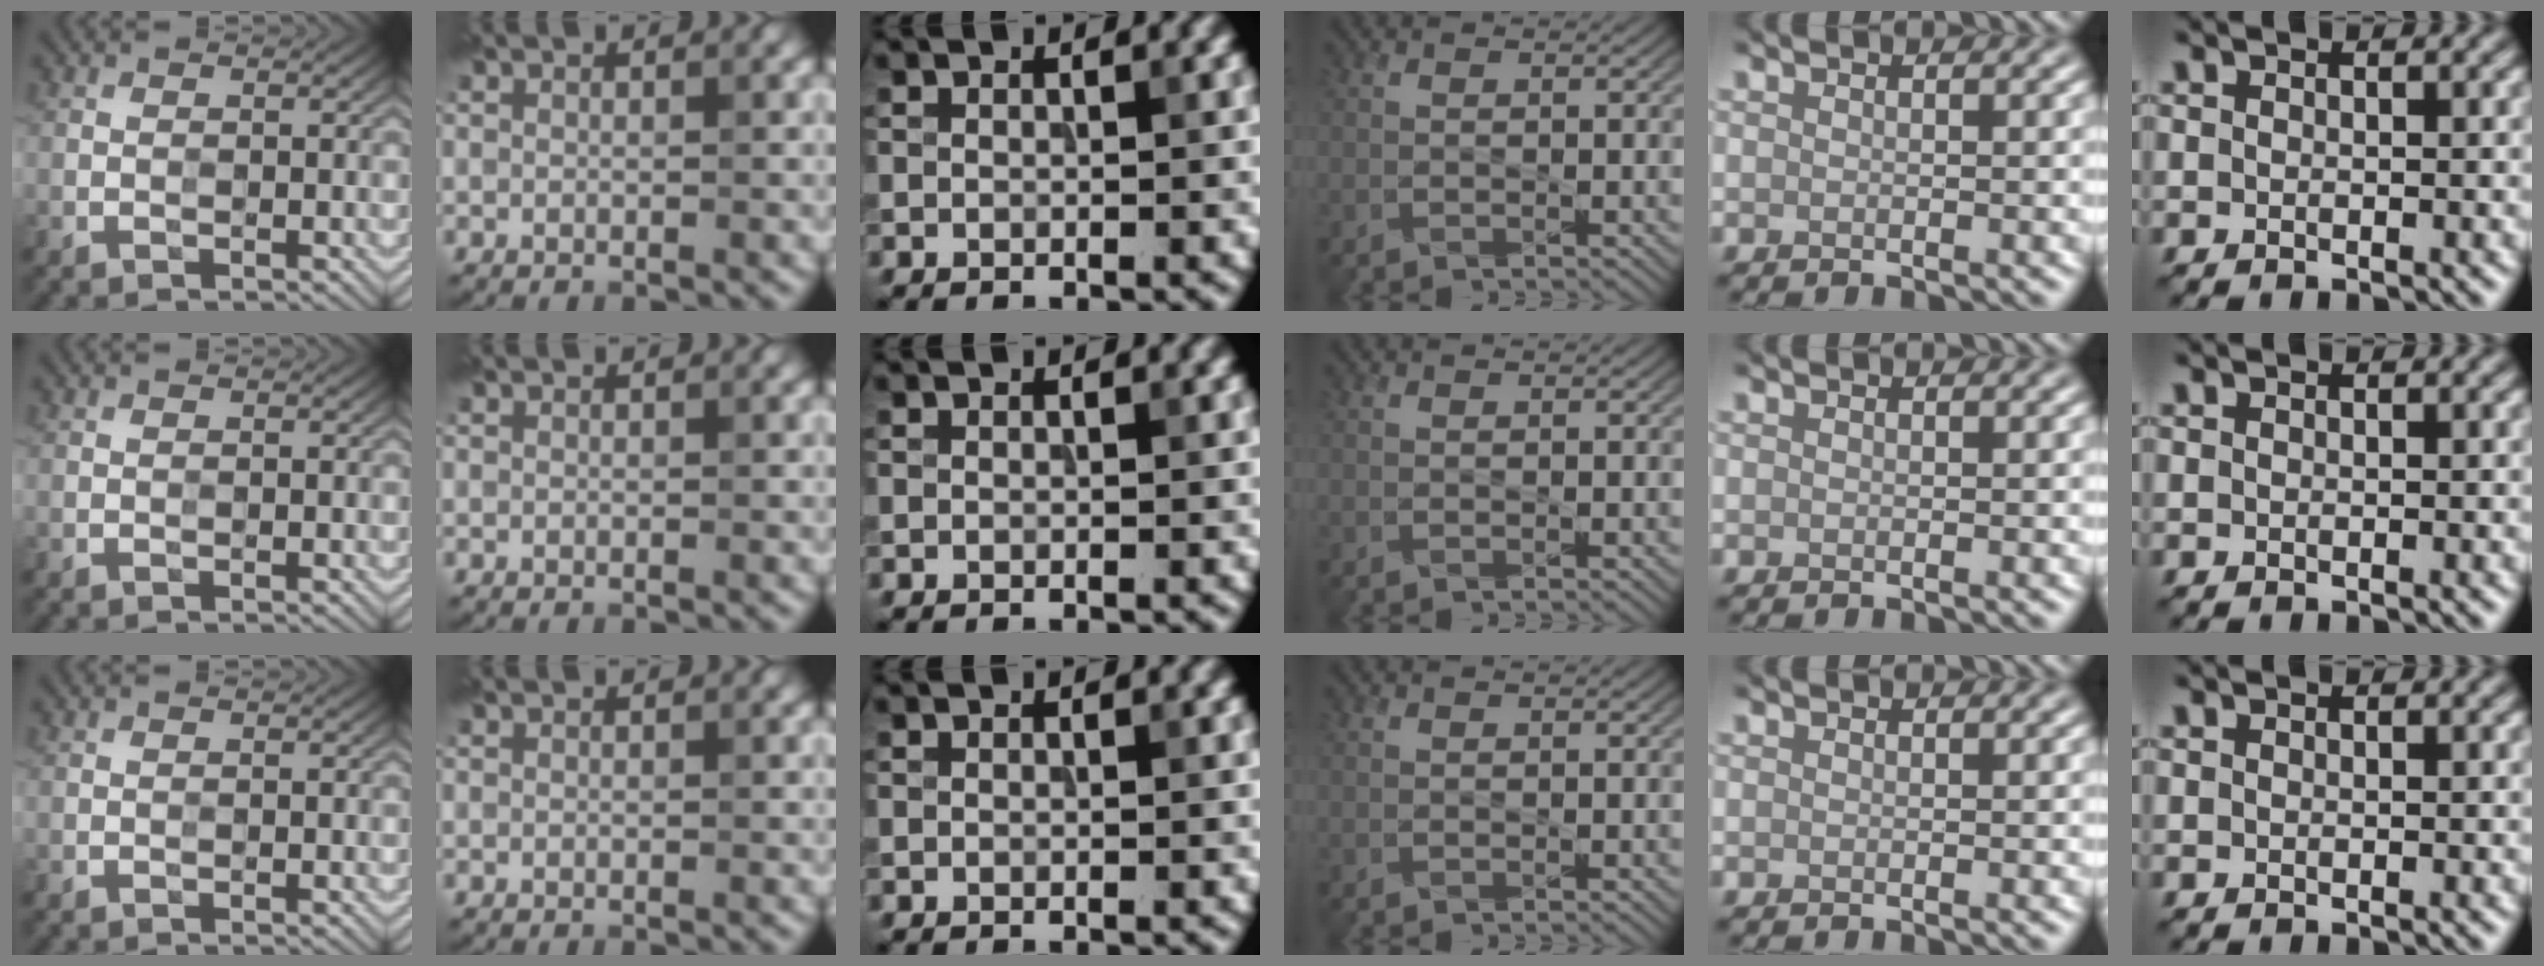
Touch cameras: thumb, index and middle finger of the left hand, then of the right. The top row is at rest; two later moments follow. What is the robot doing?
{"motion": "press", "object": "grip strengthener"}